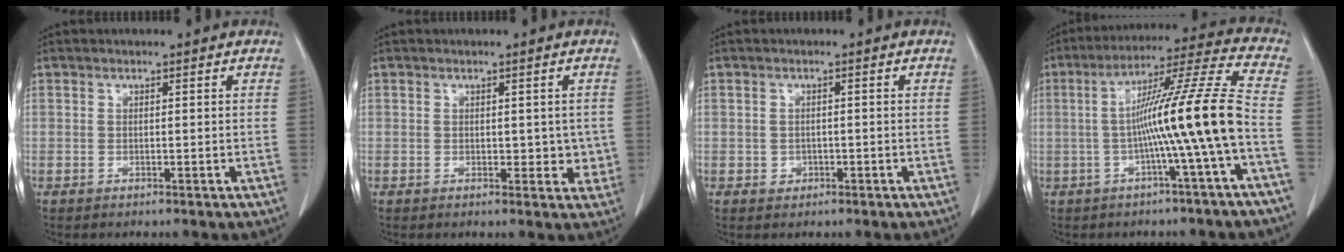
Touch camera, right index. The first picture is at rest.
{"total": 3.0, "force": [0.2, 2.1, 2.2], "torque": [-0.012, 0.000, 0.005]}
{"total": 1.5, "force": [-0.6, 1.4, 0.3], "torque": [-0.002, 0.006, -0.006]}
{"total": 14.0, "force": [-2.7, -2.3, 13.6], "torque": [-0.218, 0.018, -0.052]}